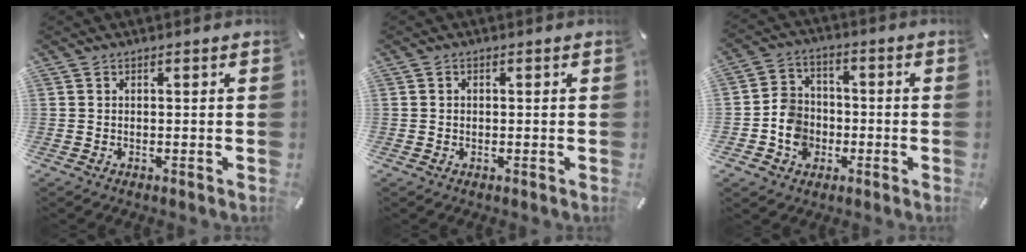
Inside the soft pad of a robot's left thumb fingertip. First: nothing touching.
{"total": 0.7, "force": [-0.1, 0.6, 0.4], "torque": [-0.009, 0.003, -0.003]}
{"total": 8.9, "force": [-2.5, 8.0, 3.1], "torque": [-0.063, 0.022, -0.044]}